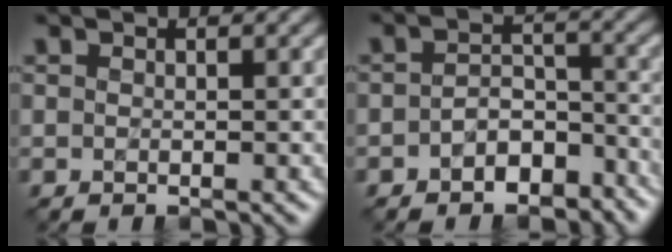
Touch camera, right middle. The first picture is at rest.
{"total": 4.3, "force": [-2.6, 2.5, 2.3], "torque": [-0.035, 0.000, -0.048]}